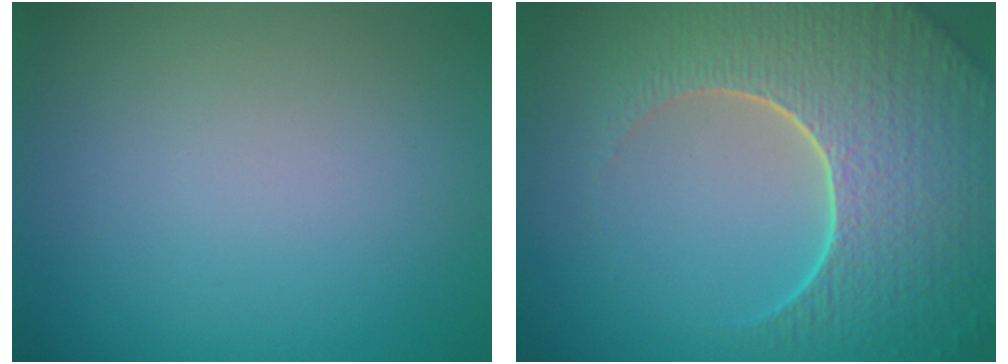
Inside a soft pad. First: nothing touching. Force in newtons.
{"total": 9.0, "press": 6.3, "slide": 6.5}